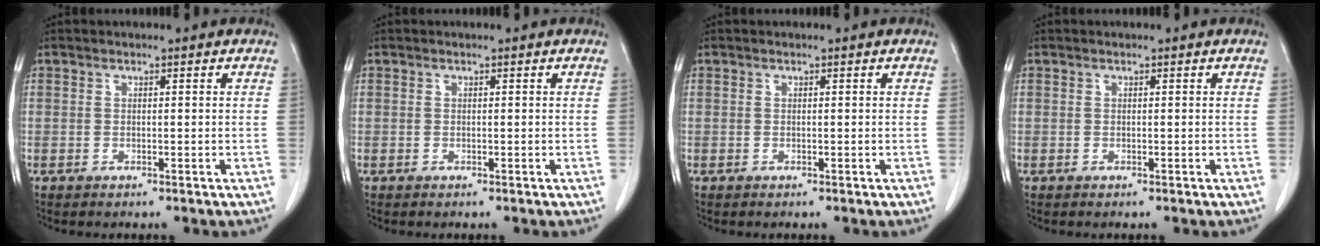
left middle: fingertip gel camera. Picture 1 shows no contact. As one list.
[{"total": 0.0}, {"total": 0.0}, {"total": 0.0}]